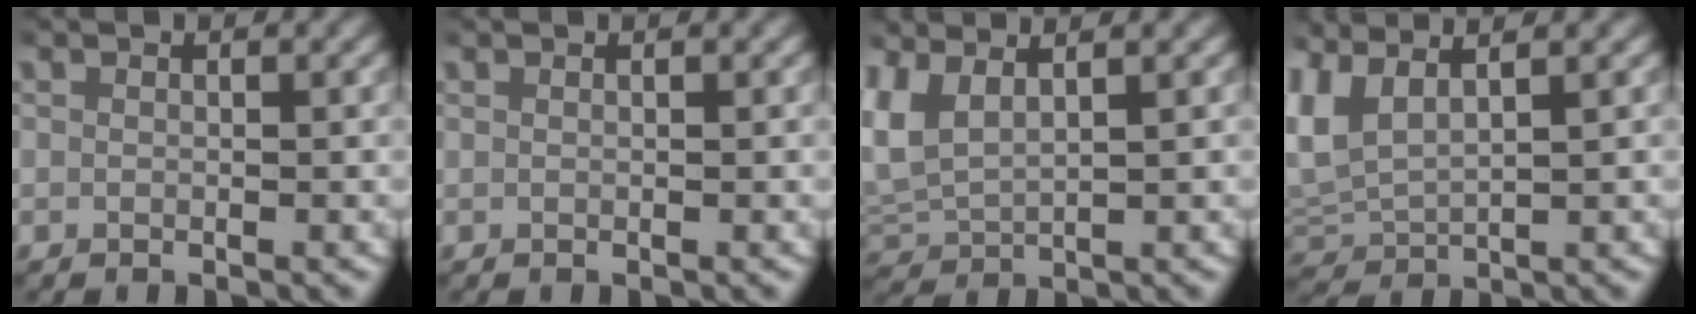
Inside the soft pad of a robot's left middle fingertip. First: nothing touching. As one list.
[{"total": 0.0}, {"total": 6.6, "force": [1.8, 5.2, 3.7], "torque": [-0.132, -0.009, 0.037]}, {"total": 7.6, "force": [2.1, 5.8, 4.3], "torque": [-0.143, -0.006, 0.040]}]